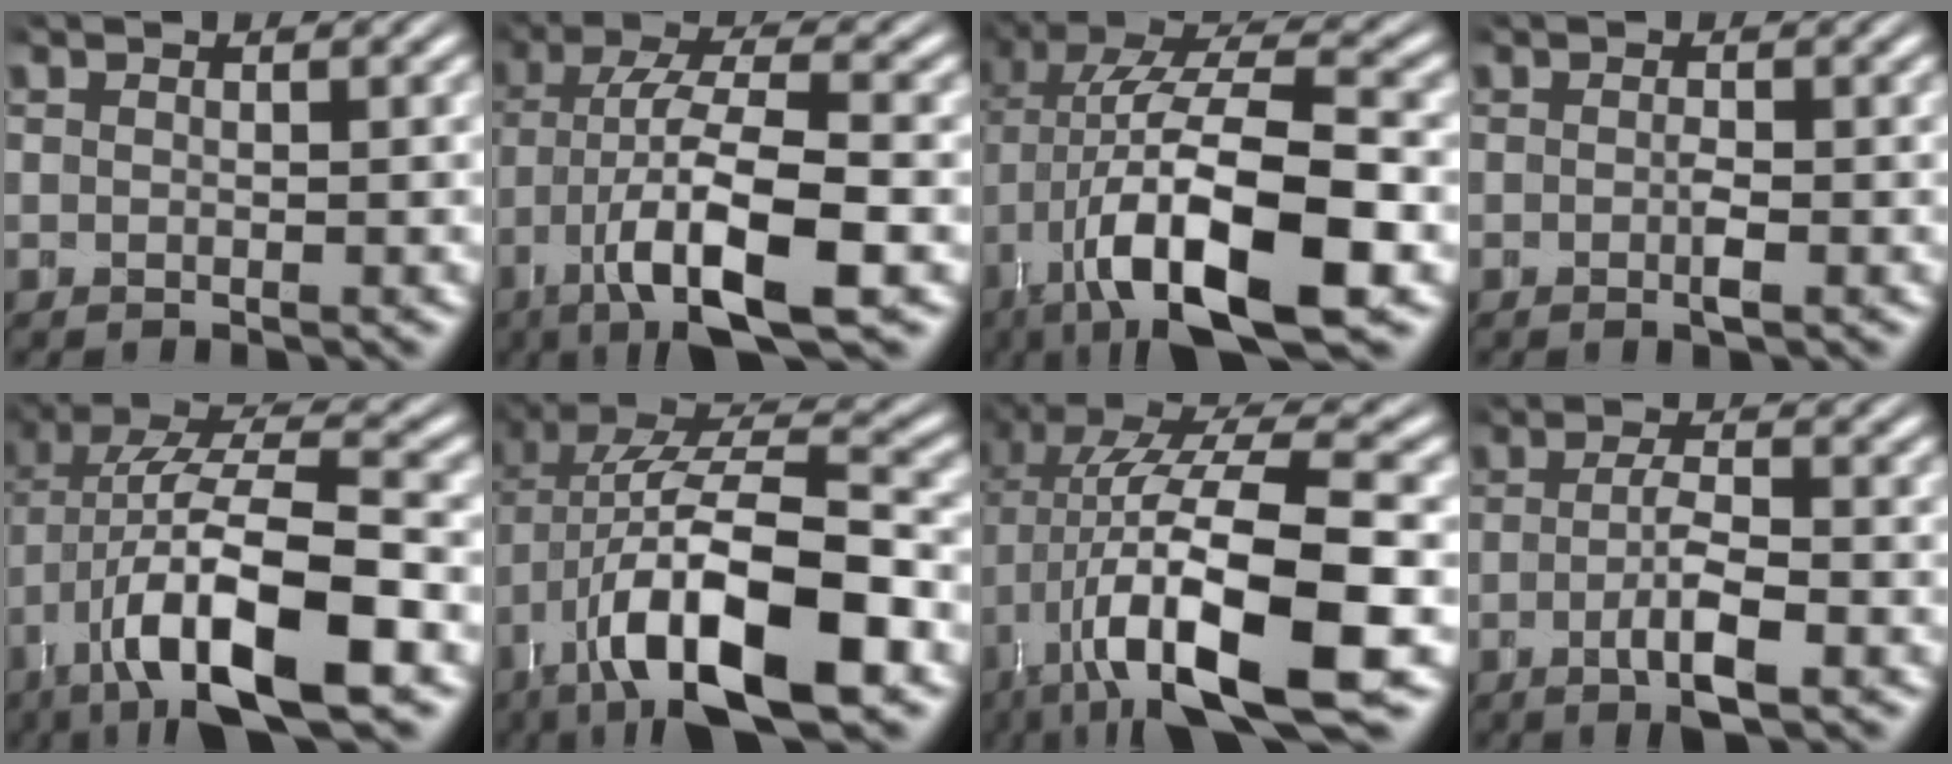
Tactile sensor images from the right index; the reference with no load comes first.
{"total": 8.3, "force": [-2.7, 3.8, 6.9], "torque": [-0.151, -0.030, -0.024]}
{"total": 10.4, "force": [-1.5, 5.4, 8.7], "torque": [-0.178, -0.027, -0.005]}
{"total": 0.8, "force": [-0.6, 0.1, 0.5], "torque": [-0.009, -0.005, -0.010]}
{"total": 10.1, "force": [-1.7, 5.2, 8.5], "torque": [-0.169, -0.022, -0.011]}
{"total": 11.5, "force": [-1.9, 6.0, 9.7], "torque": [-0.186, -0.026, -0.014]}
{"total": 10.1, "force": [-0.7, 4.7, 8.9], "torque": [-0.173, -0.015, 0.003]}
{"total": 4.0, "force": [-1.6, 1.1, 3.5], "torque": [-0.058, -0.009, -0.023]}